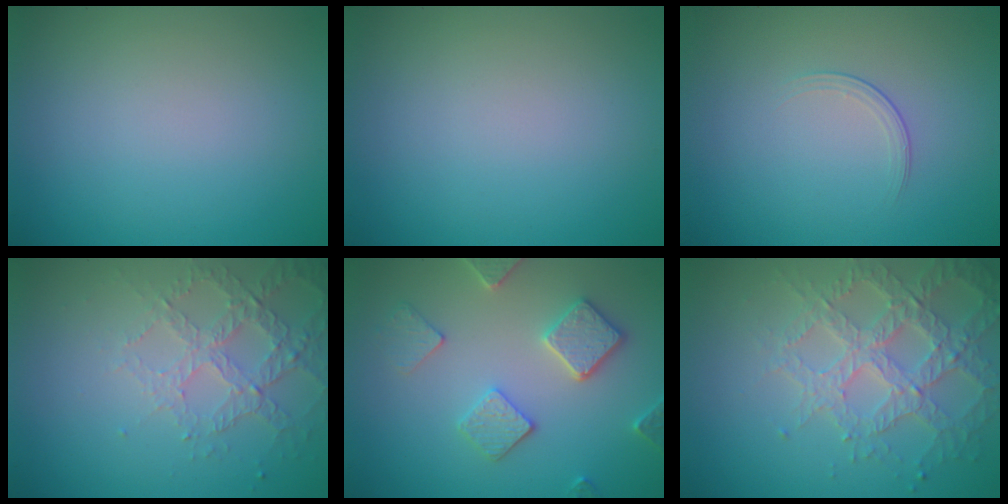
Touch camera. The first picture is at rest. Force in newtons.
{"total": 0.0}
{"total": 1.3, "press": 0.5, "slide": 1.2}
{"total": 3.3, "press": 3.0, "slide": 1.2}
{"total": 3.7, "press": 3.6, "slide": 0.8}
{"total": 5.1, "press": 4.4, "slide": 2.5}